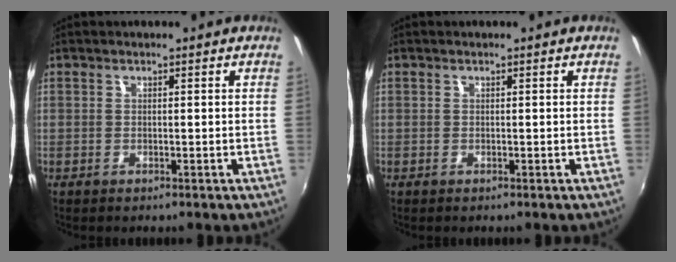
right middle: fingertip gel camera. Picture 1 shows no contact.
{"total": 0.0}